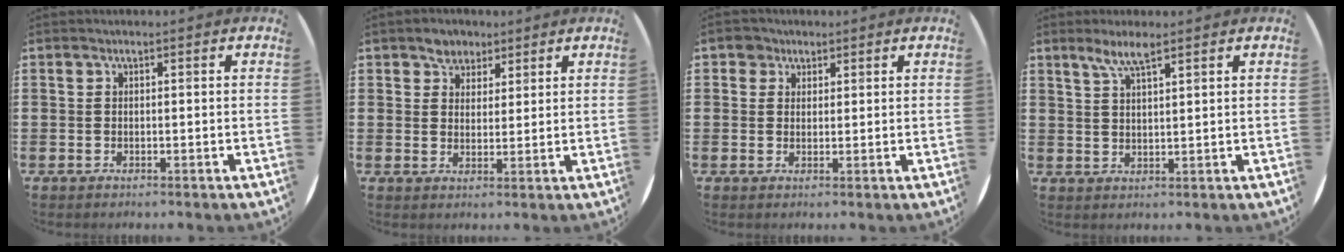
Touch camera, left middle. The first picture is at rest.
{"total": 3.1, "force": [2.4, 1.9, 0.0], "torque": [0.000, 0.006, 0.045]}
{"total": 2.3, "force": [1.7, 1.6, 0.1], "torque": [0.010, 0.001, 0.028]}
{"total": 3.9, "force": [2.9, 0.7, 2.5], "torque": [-0.054, 0.005, 0.051]}